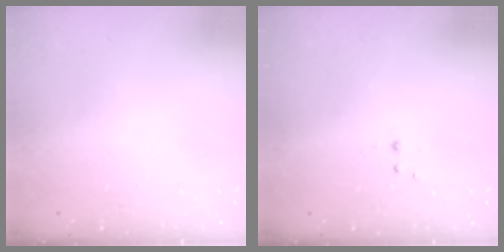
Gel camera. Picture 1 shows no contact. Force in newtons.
{"total": 2.2, "press": 1.9, "slide": 1.0}